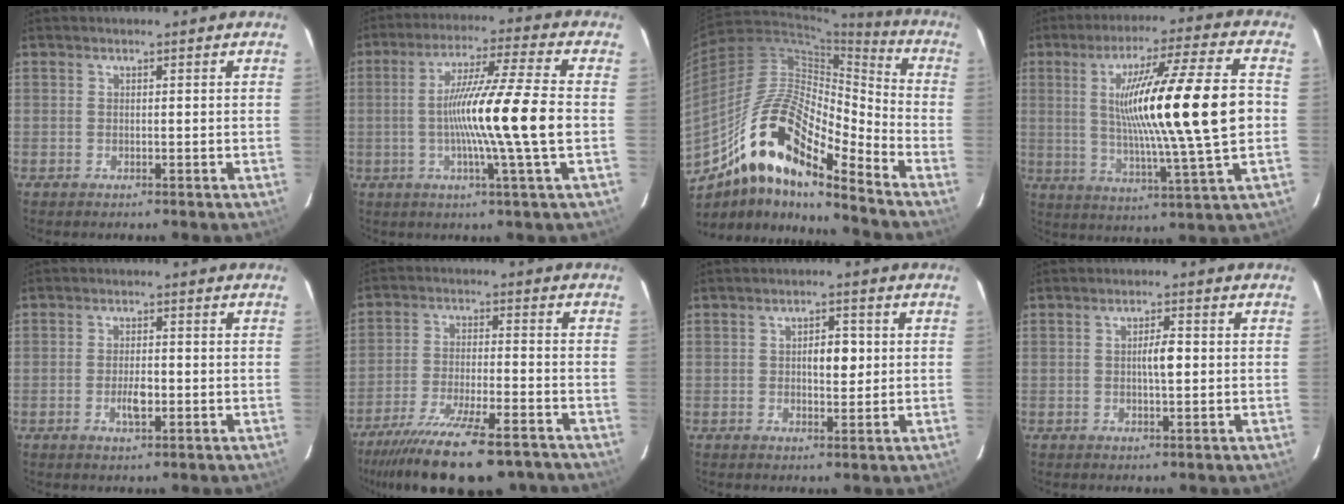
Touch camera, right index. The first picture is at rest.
{"total": 14.3, "force": [-1.6, -2.0, 14.1], "torque": [-0.246, -0.008, -0.034]}
{"total": 17.2, "force": [-10.4, 4.9, 12.8], "torque": [-0.240, 0.036, -0.176]}
{"total": 19.8, "force": [1.3, -0.5, 19.7], "torque": [-0.327, 0.002, 0.015]}
{"total": 3.2, "force": [-1.0, 0.9, 2.9], "torque": [-0.056, 0.001, -0.015]}
{"total": 18.1, "force": [-14.1, 3.0, 10.9], "torque": [-0.158, -0.023, -0.224]}
{"total": 4.0, "force": [0.4, 1.7, 3.5], "torque": [-0.054, 0.005, 0.008]}
{"total": 3.0, "force": [0.0, 0.5, 2.9], "torque": [-0.050, 0.002, -0.001]}